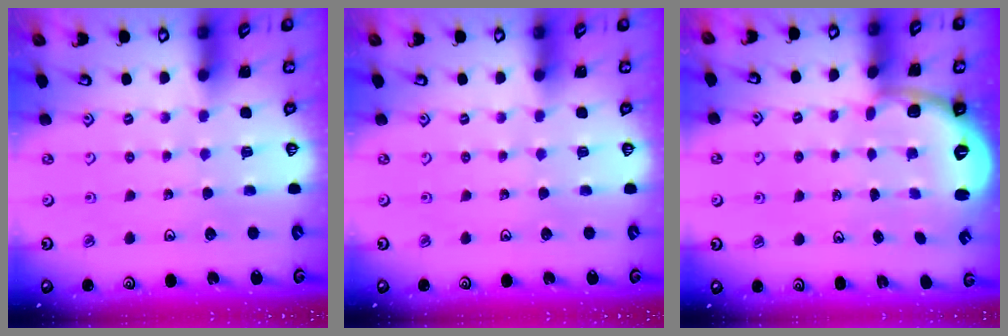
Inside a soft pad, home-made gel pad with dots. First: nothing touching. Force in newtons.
{"total": 0.0}
{"total": 2.5, "press": 1.9, "slide": 1.6}